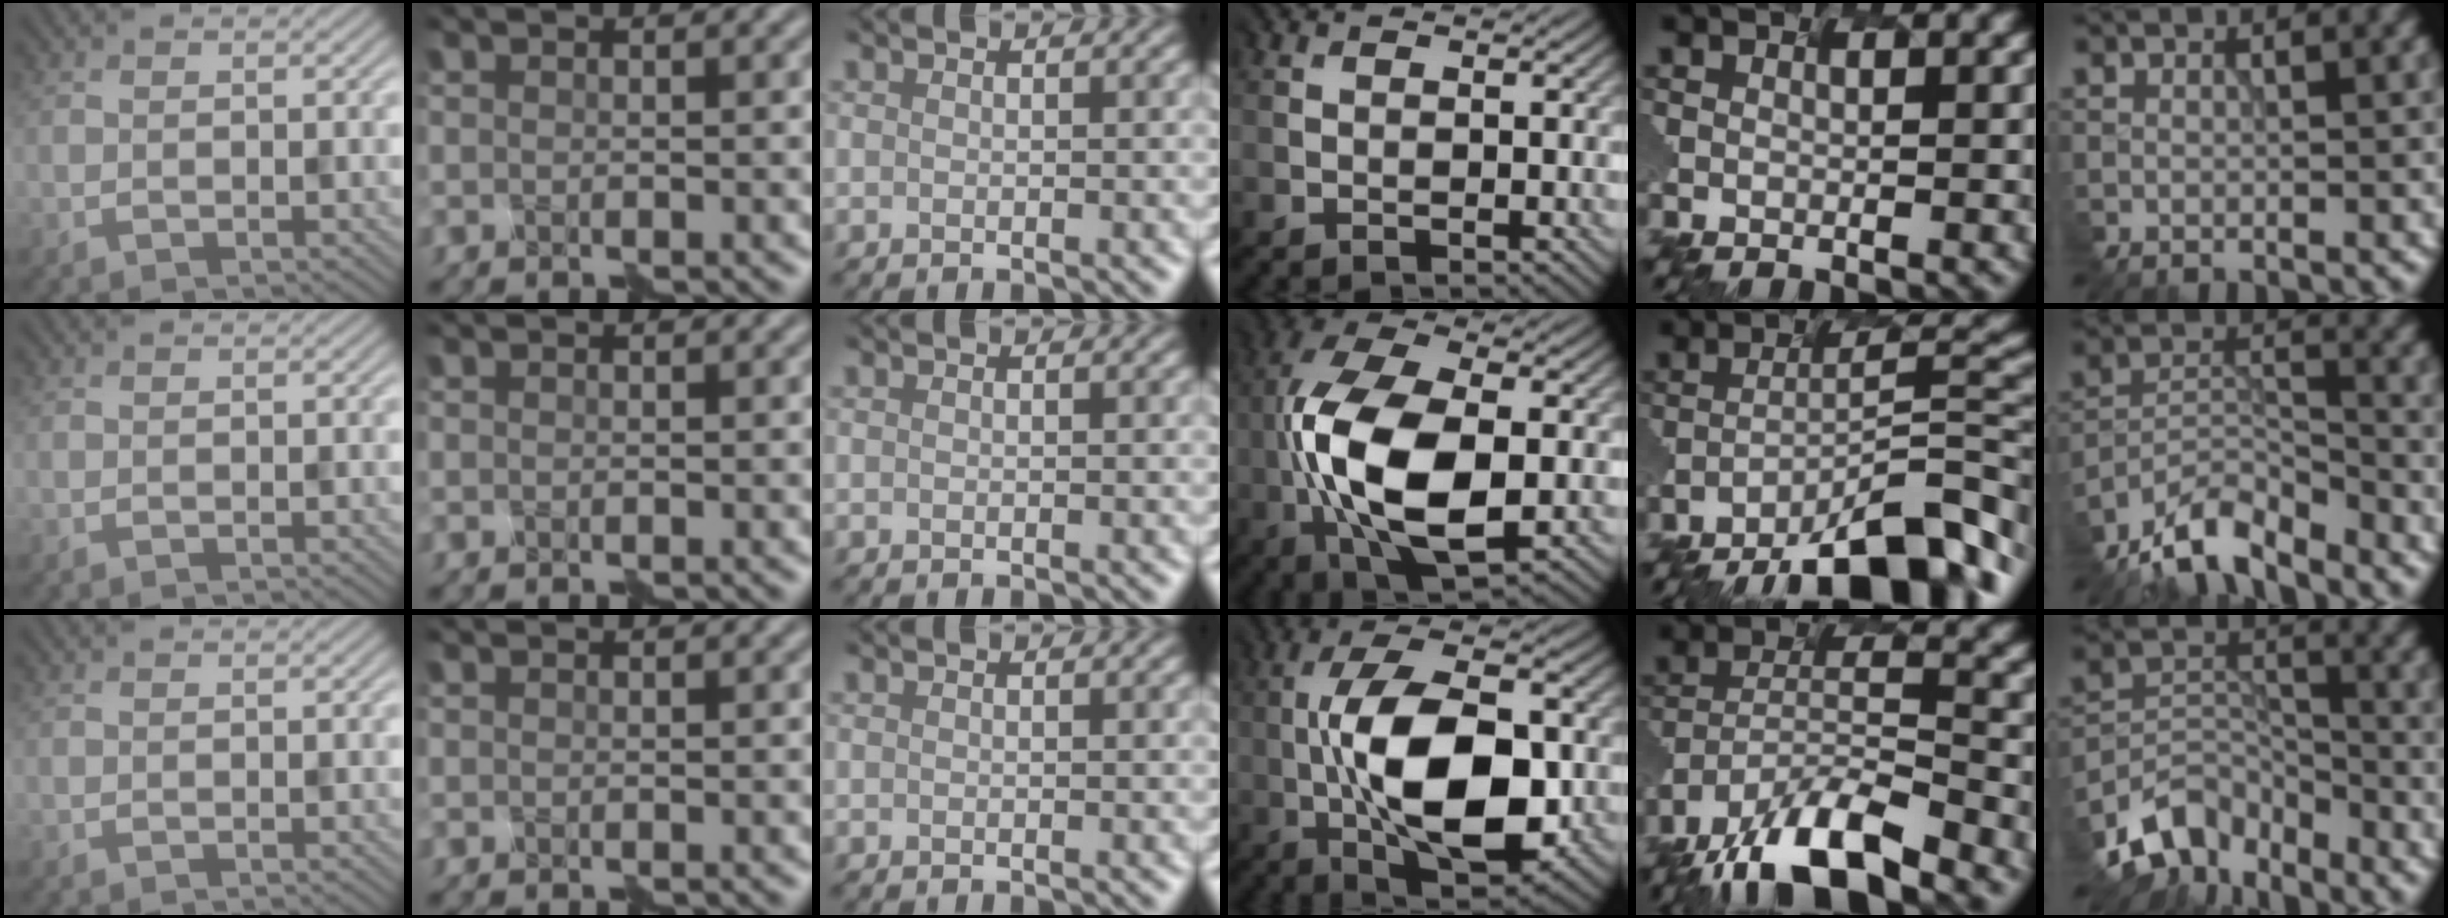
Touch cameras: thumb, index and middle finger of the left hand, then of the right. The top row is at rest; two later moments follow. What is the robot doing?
{"motion": "disassemble", "object": "markers"}